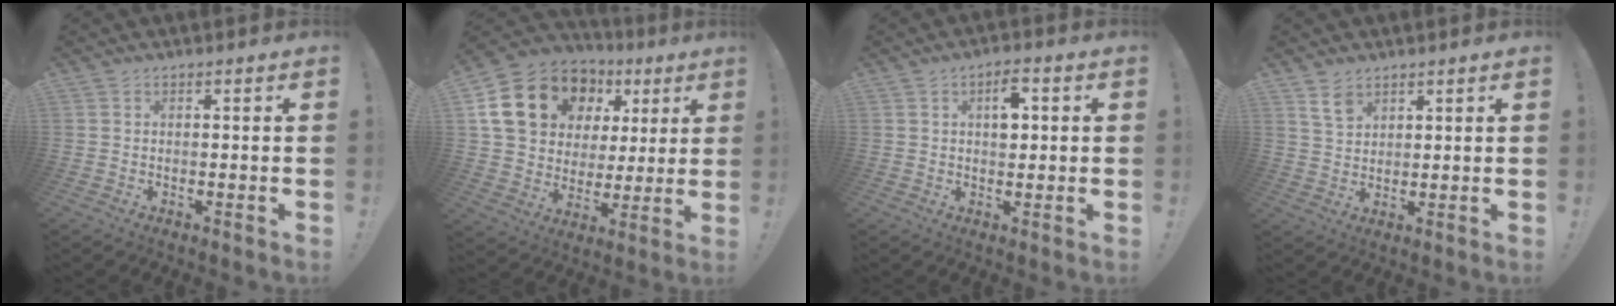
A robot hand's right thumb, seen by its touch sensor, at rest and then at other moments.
{"total": 20.3, "force": [8.7, 14.9, 10.7], "torque": [-0.172, -0.024, 0.184]}
{"total": 5.6, "force": [1.2, 3.2, 4.4], "torque": [-0.049, -0.002, 0.014]}
{"total": 5.1, "force": [3.5, 2.9, 2.4], "torque": [-0.032, -0.020, 0.065]}